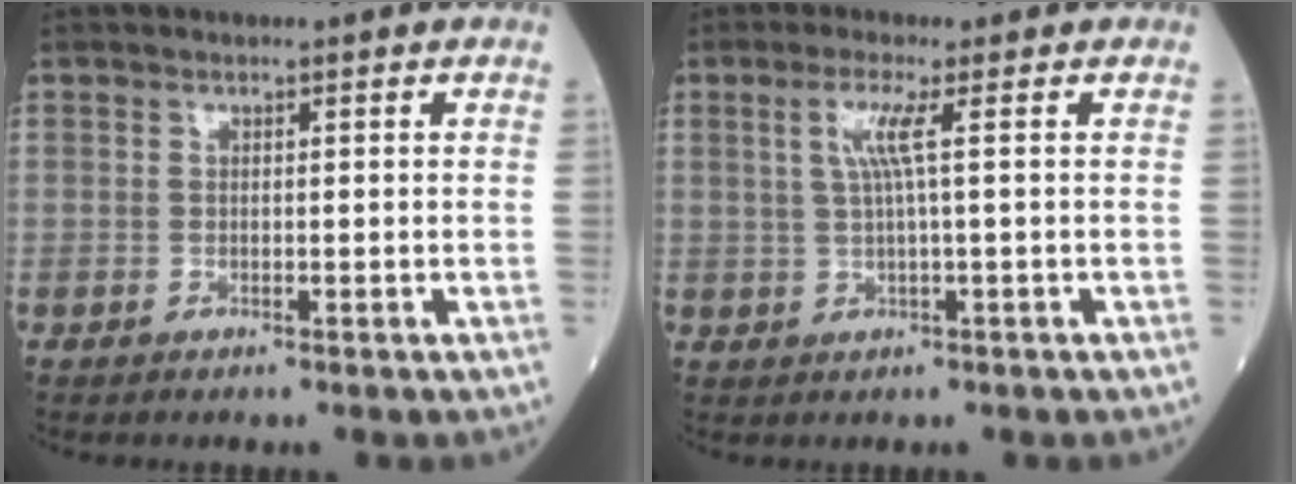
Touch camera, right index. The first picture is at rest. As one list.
[{"total": 3.8, "force": [1.0, -0.6, 3.6], "torque": [-0.079, 0.004, 0.021]}]